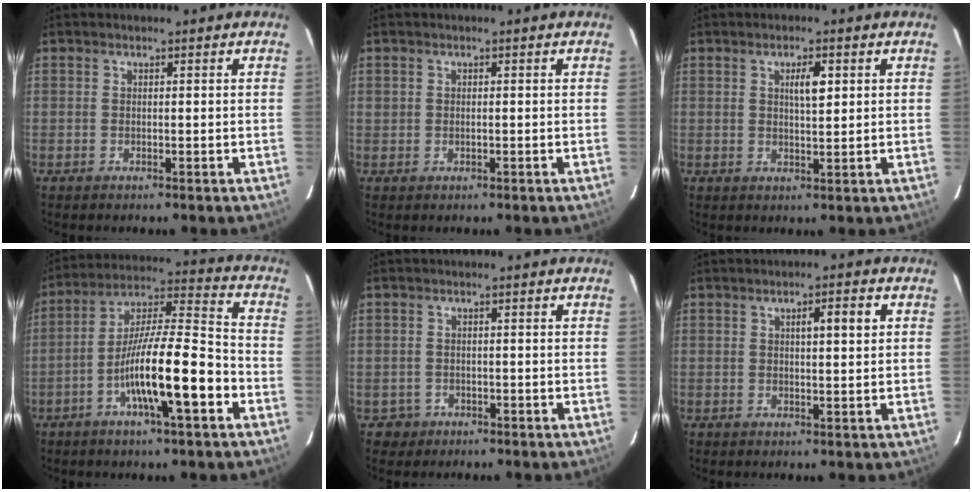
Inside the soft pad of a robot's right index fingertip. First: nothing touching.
{"total": 0.8, "force": [0.0, 0.7, 0.5], "torque": [-0.014, 0.003, 0.002]}
{"total": 3.3, "force": [1.2, 0.7, 3.0], "torque": [-0.052, 0.002, 0.019]}
{"total": 15.2, "force": [-5.6, 1.5, 14.0], "torque": [-0.251, 0.004, -0.098]}
{"total": 2.4, "force": [-1.0, 2.1, -0.4], "torque": [0.007, 0.011, -0.016]}
{"total": 3.6, "force": [1.1, 0.5, 3.4], "torque": [-0.055, 0.007, 0.017]}